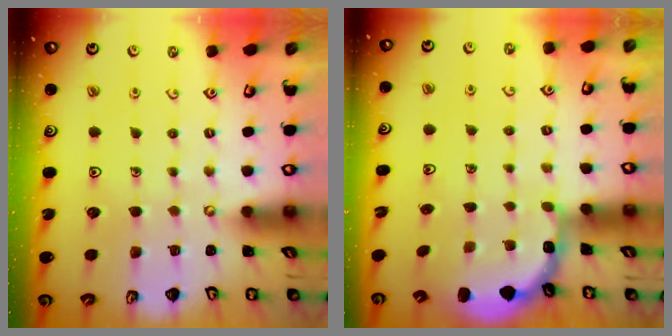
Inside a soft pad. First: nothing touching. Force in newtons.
{"total": 2.7, "press": 2.3, "slide": 1.4}